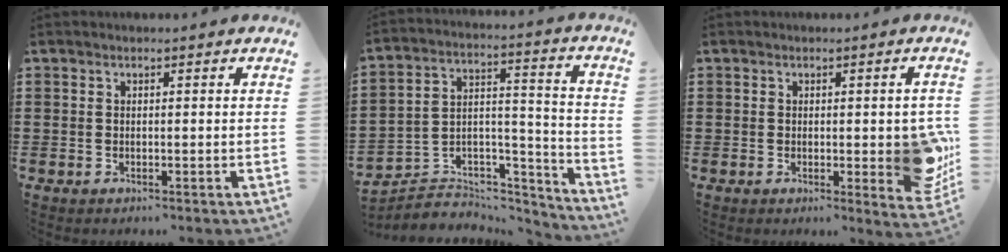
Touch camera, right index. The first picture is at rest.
{"total": 4.1, "force": [-3.2, 2.6, 0.3], "torque": [-0.015, -0.005, -0.065]}
{"total": 6.2, "force": [-0.3, 1.8, 5.9], "torque": [-0.066, -0.016, -0.004]}